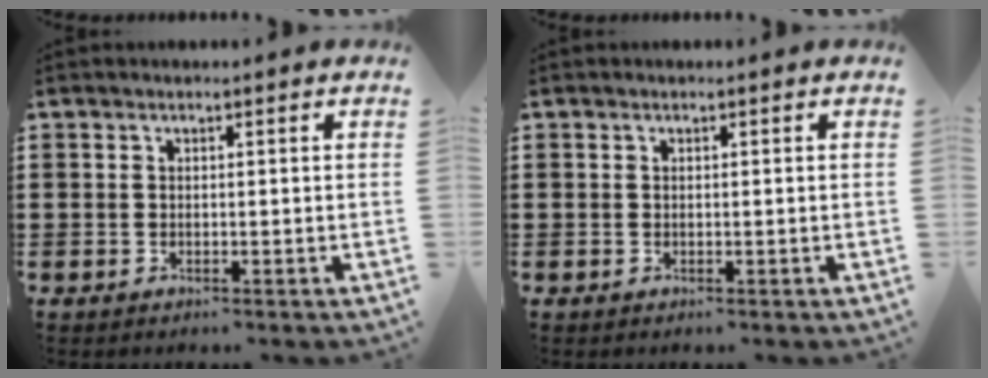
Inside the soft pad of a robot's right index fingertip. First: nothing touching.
{"total": 0.0}